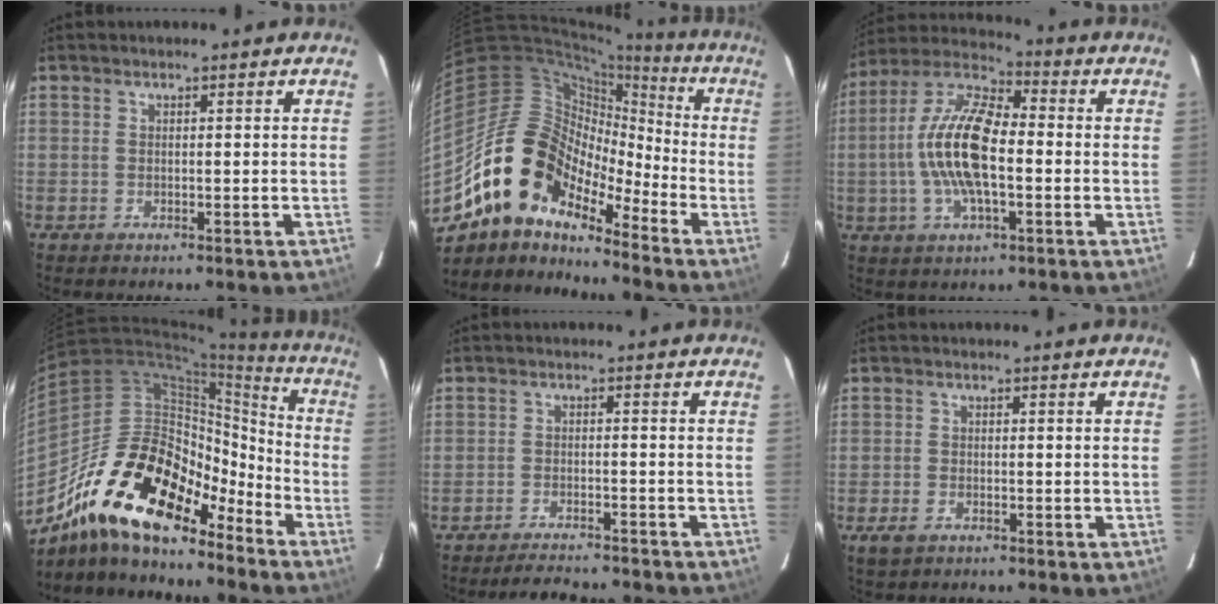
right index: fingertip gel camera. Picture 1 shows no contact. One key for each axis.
{"total": 16.1, "fx": -11.2, "fy": 8.4, "fz": 8.1, "tx": -0.144, "ty": 0.011, "tz": -0.222}
{"total": 15.5, "fx": -1.4, "fy": 6.4, "fz": 14.0, "tx": -0.280, "ty": 0.010, "tz": -0.034}
{"total": 22.9, "fx": -16.0, "fy": 10.2, "fz": 12.8, "tx": -0.232, "ty": 0.005, "tz": -0.273}
{"total": 9.4, "fx": -8.6, "fy": 1.9, "fz": 3.3, "tx": -0.081, "ty": -0.008, "tz": -0.124}
{"total": 3.0, "fx": -1.9, "fy": 1.8, "fz": 1.6, "tx": -0.036, "ty": -0.005, "tz": -0.033}